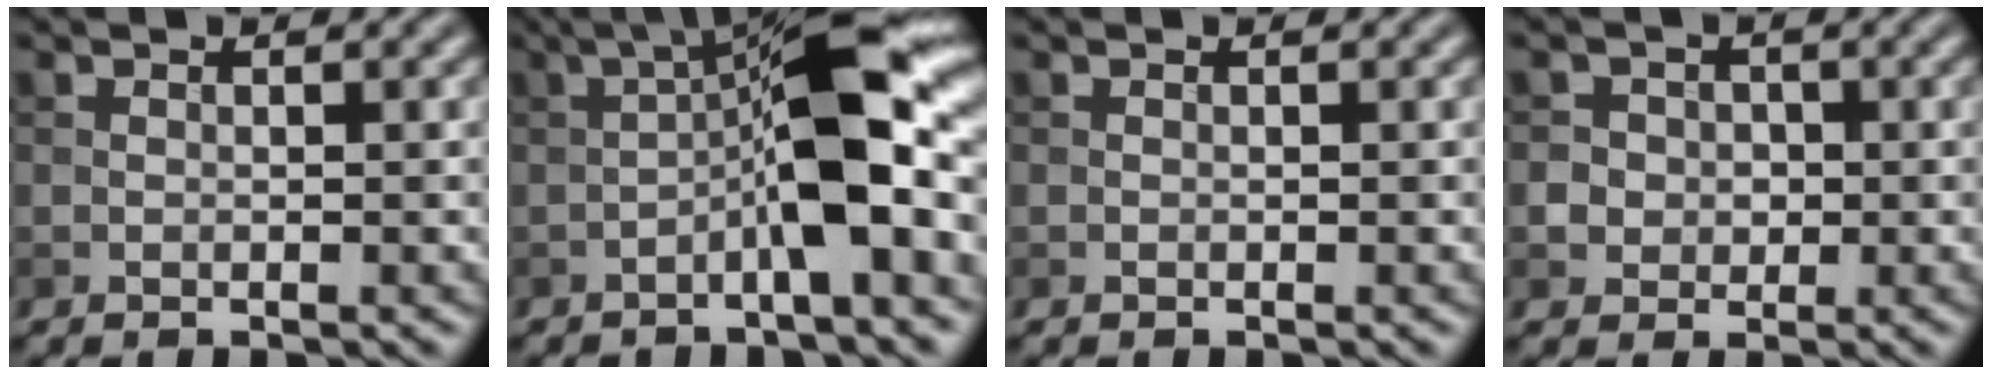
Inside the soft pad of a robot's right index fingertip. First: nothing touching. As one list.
[{"total": 9.8, "force": [-1.8, 2.0, 9.5], "torque": [-0.141, 0.026, -0.040]}, {"total": 0.0}, {"total": 3.1, "force": [0.0, 3.0, 0.8], "torque": [-0.002, 0.008, -0.002]}]